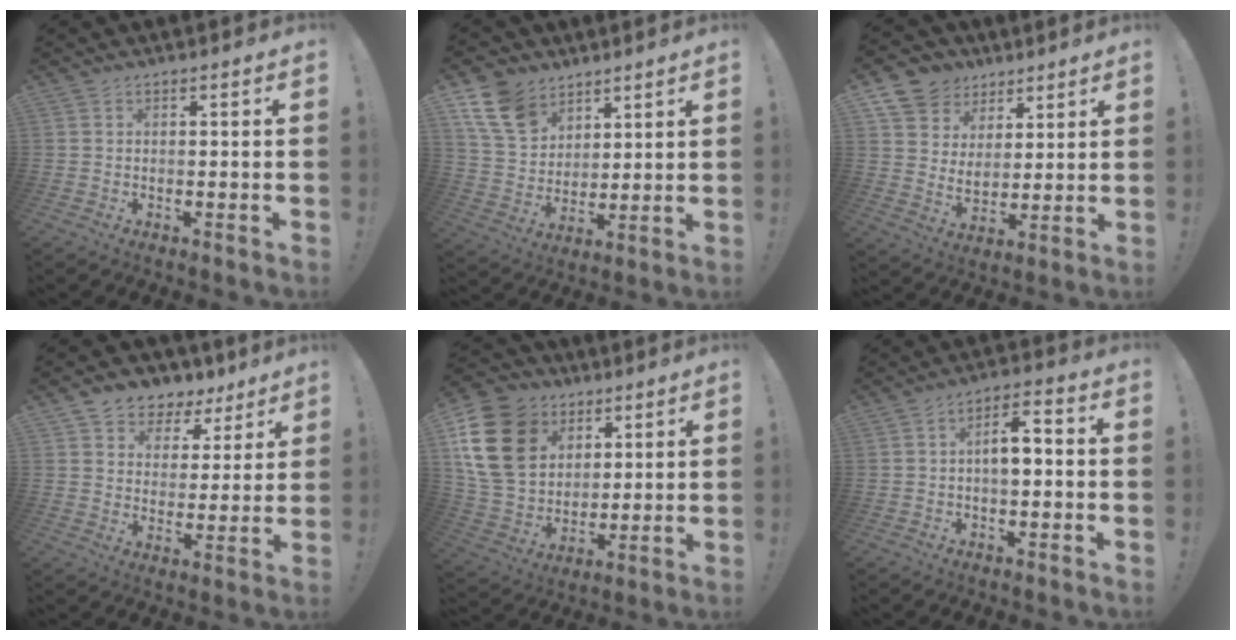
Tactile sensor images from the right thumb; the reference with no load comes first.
{"total": 14.2, "force": [8.6, 9.6, 5.9], "torque": [-0.114, -0.041, 0.173]}
{"total": 10.1, "force": [6.0, 7.8, 2.0], "torque": [-0.039, -0.045, 0.123]}
{"total": 6.6, "force": [4.0, 5.3, 0.7], "torque": [-0.018, -0.034, 0.082]}
{"total": 20.2, "force": [7.4, 15.4, 10.8], "torque": [-0.207, -0.030, 0.150]}
{"total": 6.8, "force": [-0.5, 3.3, 6.0], "torque": [-0.090, 0.010, -0.011]}